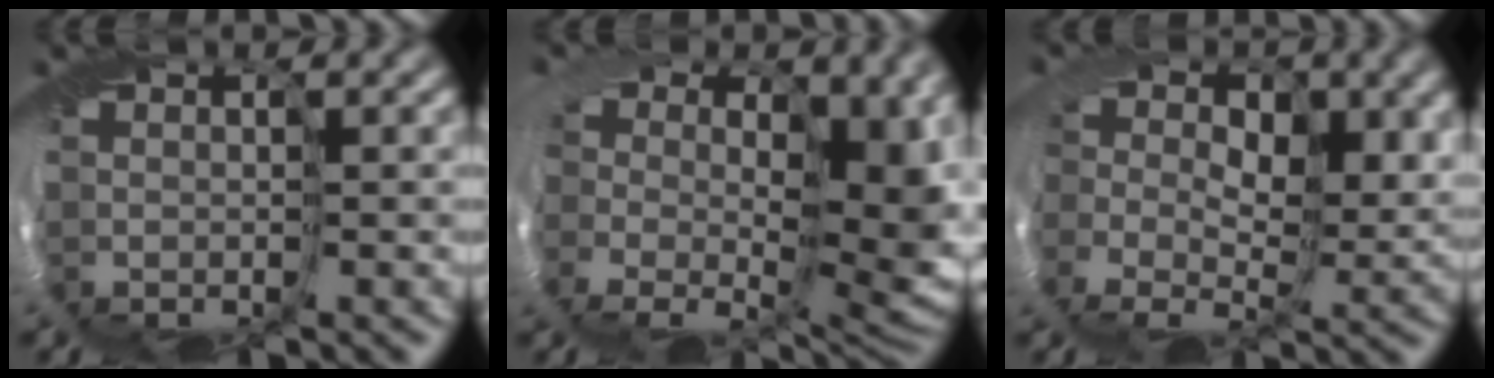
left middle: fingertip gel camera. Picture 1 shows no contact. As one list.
[{"total": 9.4, "force": [0.3, 6.3, 6.9], "torque": [-0.092, -0.056, 0.014]}, {"total": 5.7, "force": [0.2, 4.1, 3.9], "torque": [-0.048, -0.019, -0.004]}]